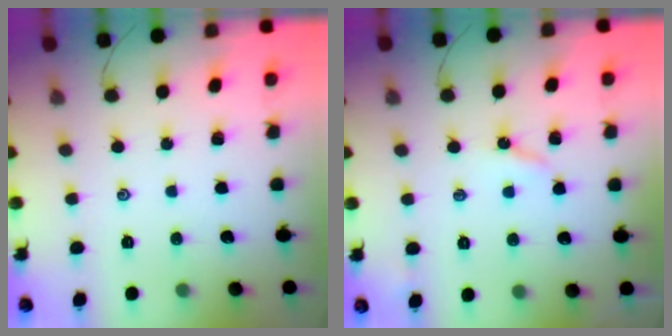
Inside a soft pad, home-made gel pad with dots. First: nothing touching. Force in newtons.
{"total": 2.6, "press": 2.6, "slide": 0.3}